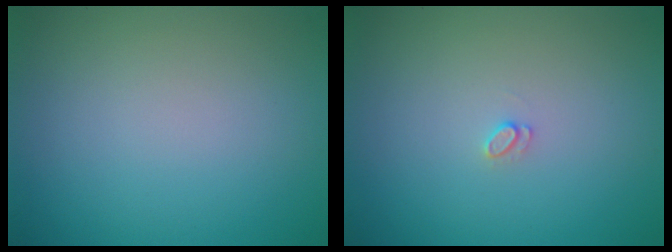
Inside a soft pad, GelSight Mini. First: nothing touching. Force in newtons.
{"total": 0.7, "press": 0.7, "slide": 0.1}